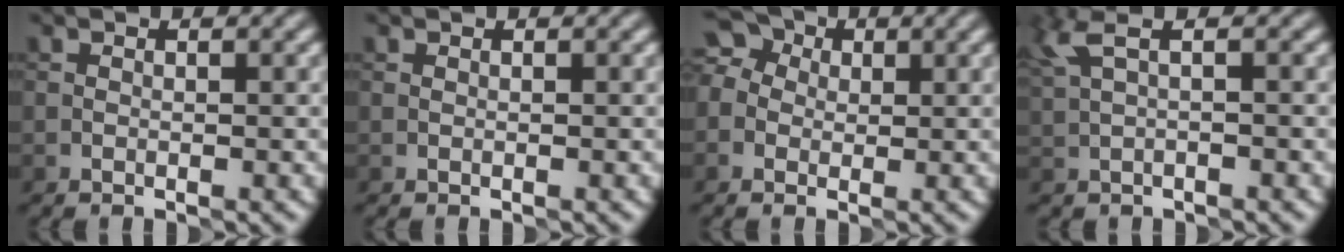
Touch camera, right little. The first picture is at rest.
{"total": 0.0}
{"total": 5.3, "force": [1.2, 4.4, 2.8], "torque": [-0.039, 0.034, -0.016]}
{"total": 2.0, "force": [1.0, 0.5, 1.7], "torque": [-0.039, 0.005, 0.022]}